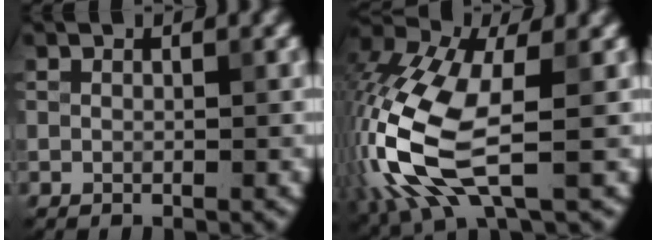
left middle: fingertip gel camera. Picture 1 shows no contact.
{"total": 11.4, "force": [-2.2, 5.0, 10.0], "torque": [-0.242, -0.003, -0.055]}